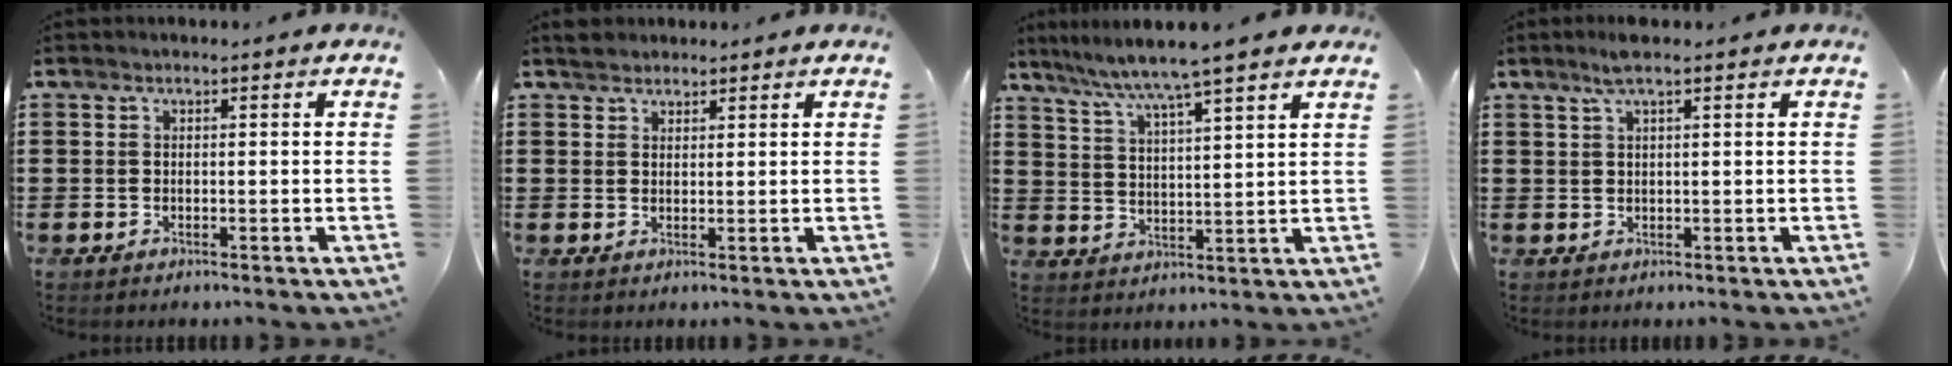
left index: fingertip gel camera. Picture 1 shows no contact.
{"total": 1.8, "force": [1.7, 0.8, 0.0], "torque": [-0.005, 0.006, 0.034]}
{"total": 5.8, "force": [5.0, -0.9, 2.9], "torque": [-0.076, -0.030, 0.080]}
{"total": 2.8, "force": [1.8, 0.2, 2.1], "torque": [-0.045, 0.003, 0.031]}